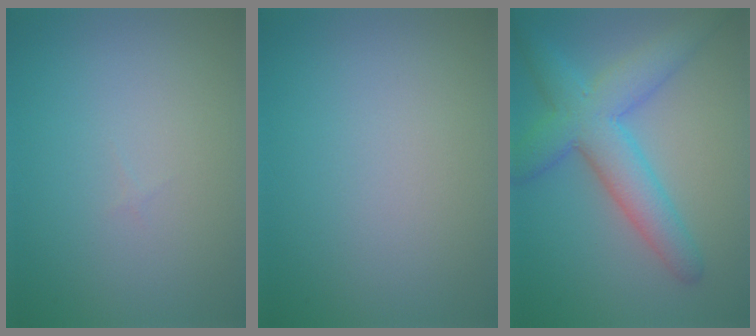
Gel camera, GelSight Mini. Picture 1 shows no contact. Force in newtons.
{"total": 0.0}
{"total": 6.5, "press": 6.5, "slide": 0.3}